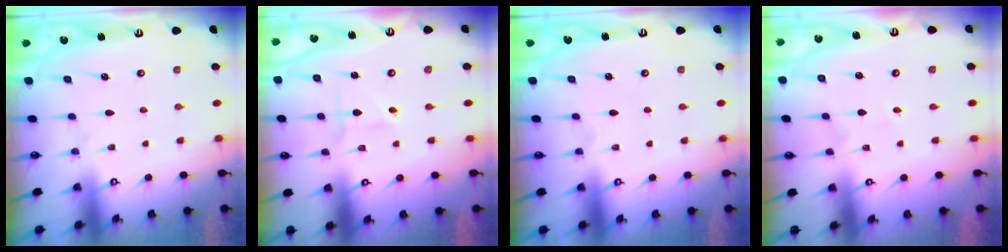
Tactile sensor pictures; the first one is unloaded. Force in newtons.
{"total": 1.8, "press": 1.8, "slide": 0.2}
{"total": 0.0}
{"total": 1.7, "press": 1.6, "slide": 0.5}